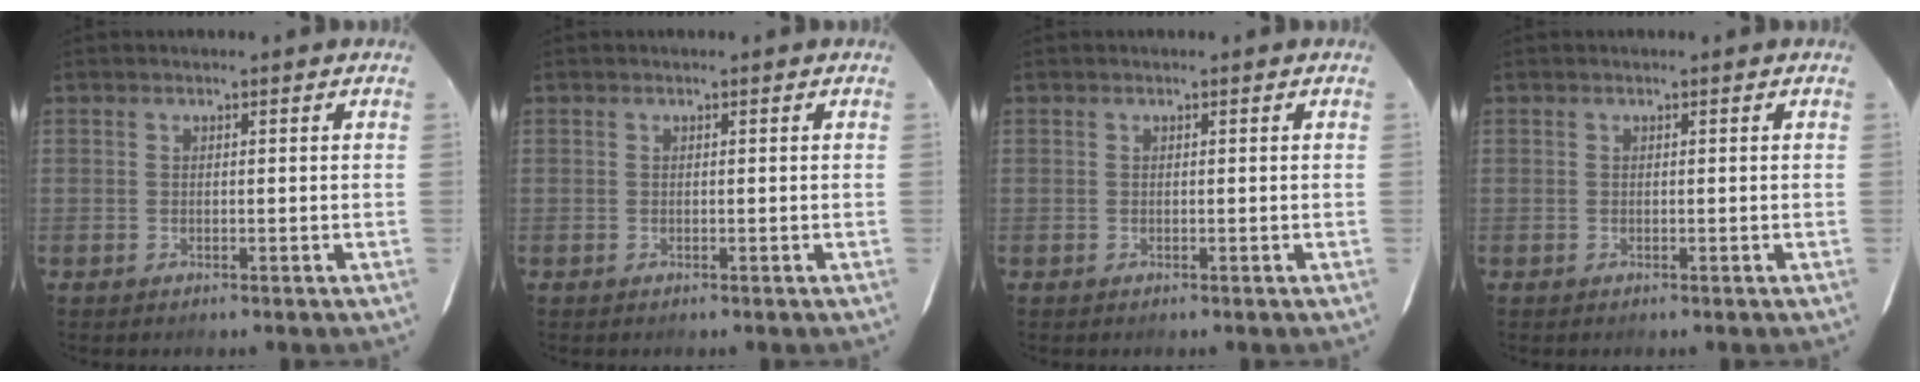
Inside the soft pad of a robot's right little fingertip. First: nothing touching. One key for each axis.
{"total": 0.0}
{"total": 0.0}
{"total": 0.0}